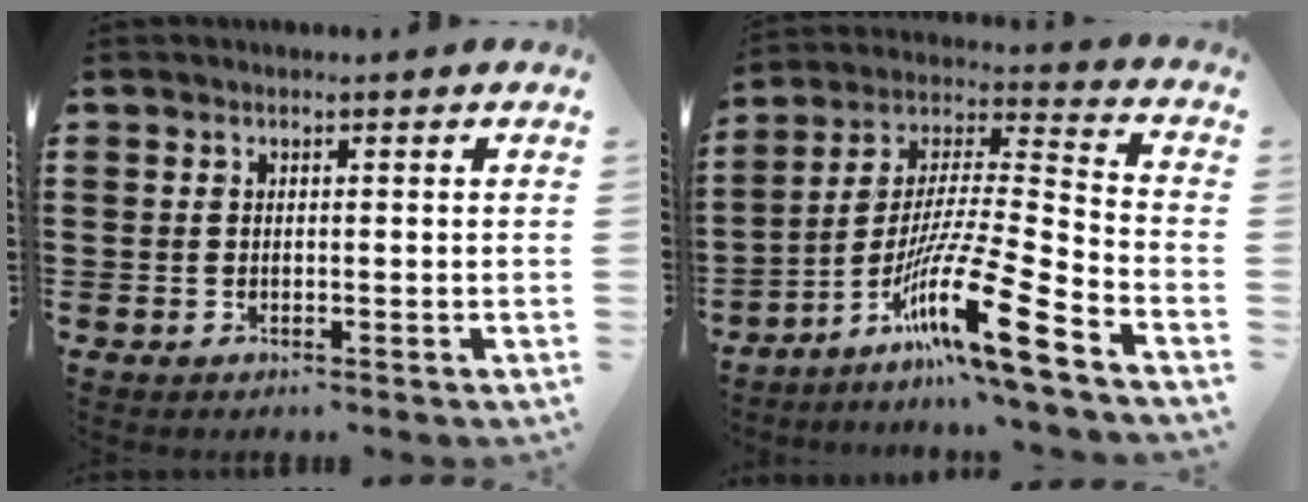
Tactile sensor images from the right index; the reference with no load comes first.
{"total": 15.0, "force": [-9.3, 1.1, 11.7], "torque": [-0.220, 0.001, -0.173]}